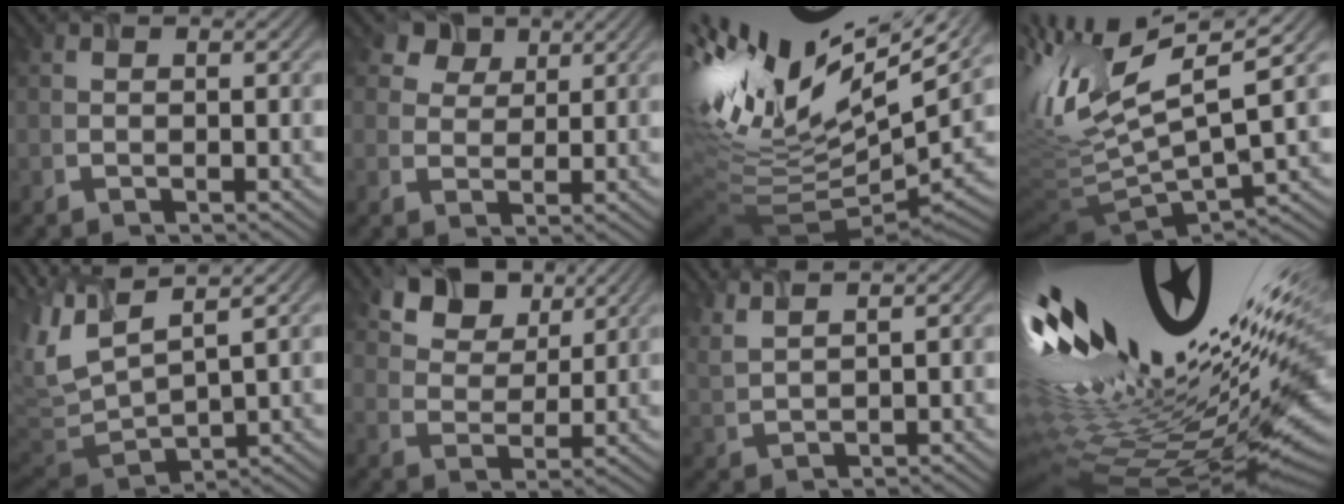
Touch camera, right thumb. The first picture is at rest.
{"total": 4.9, "force": [3.3, 3.2, 1.7], "torque": [-0.043, 0.008, 0.065]}
{"total": 17.4, "force": [6.8, 8.1, 13.8], "torque": [-0.317, -0.003, 0.153]}
{"total": 13.6, "force": [2.0, 3.5, 13.0], "torque": [-0.282, 0.013, 0.050]}
{"total": 8.5, "force": [4.6, 2.4, 6.7], "torque": [-0.179, 0.013, 0.091]}
{"total": 8.2, "force": [5.8, 4.7, 3.5], "torque": [-0.079, 0.003, 0.104]}
{"total": 4.1, "force": [3.8, 0.3, 1.6], "torque": [-0.046, 0.013, 0.076]}
{"total": 19.7, "force": [5.8, 6.7, 17.6], "torque": [-0.290, -0.040, 0.144]}